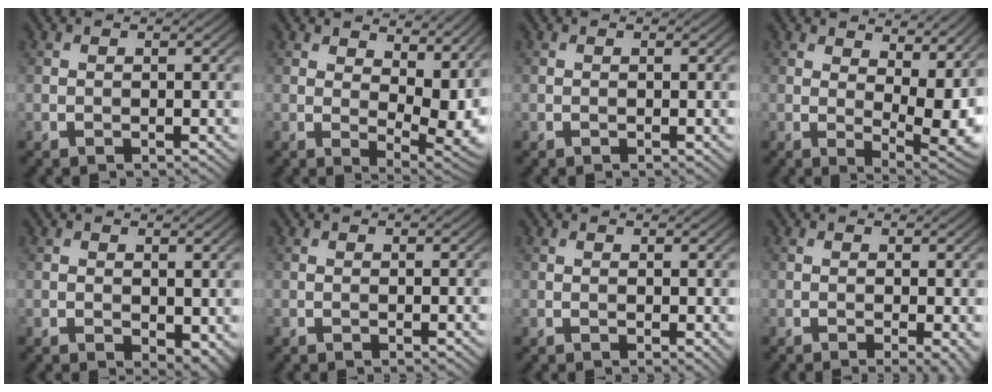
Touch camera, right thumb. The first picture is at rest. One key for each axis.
{"total": 10.8, "fx": 5.4, "fy": 5.1, "fz": 7.8, "tx": -0.111, "ty": -0.005, "tz": 0.090}
{"total": 0.0}
{"total": 11.1, "fx": 4.7, "fy": 5.0, "fz": 8.7, "tx": -0.121, "ty": -0.003, "tz": 0.078}
{"total": 3.1, "fx": 0.4, "fy": 1.9, "fz": 2.4, "tx": -0.038, "ty": -0.010, "tz": 0.012}
{"total": 0.0}
{"total": 1.0, "fx": 0.6, "fy": 0.3, "fz": 0.8, "tx": -0.013, "ty": -0.004, "tz": 0.013}
{"total": 2.7, "fx": -0.2, "fy": 0.4, "fz": 2.7, "tx": -0.038, "ty": -0.003, "tz": -0.005}